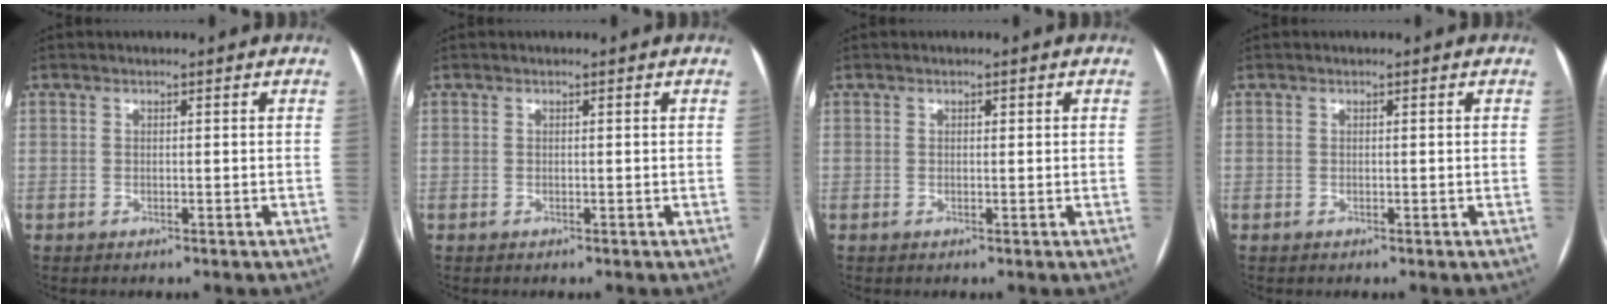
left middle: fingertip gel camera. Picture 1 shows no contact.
{"total": 0.0}
{"total": 0.6, "force": [0.2, 0.3, 0.4], "torque": [-0.005, 0.001, 0.003]}
{"total": 0.0}